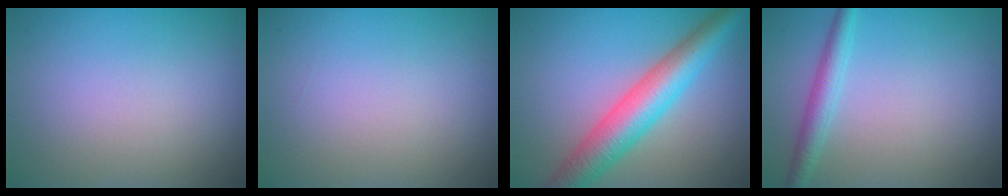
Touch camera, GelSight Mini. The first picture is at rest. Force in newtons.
{"total": 0.0}
{"total": 6.5, "press": 6.5, "slide": 0.1}
{"total": 2.3, "press": 2.3, "slide": 0.1}